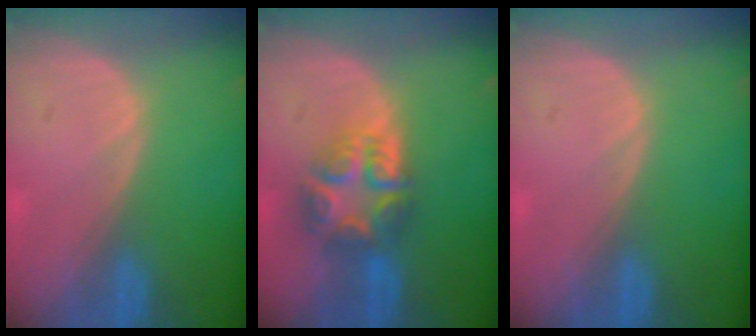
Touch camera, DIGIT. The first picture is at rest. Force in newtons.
{"total": 7.7, "press": 6.7, "slide": 3.7}
{"total": 0.0}